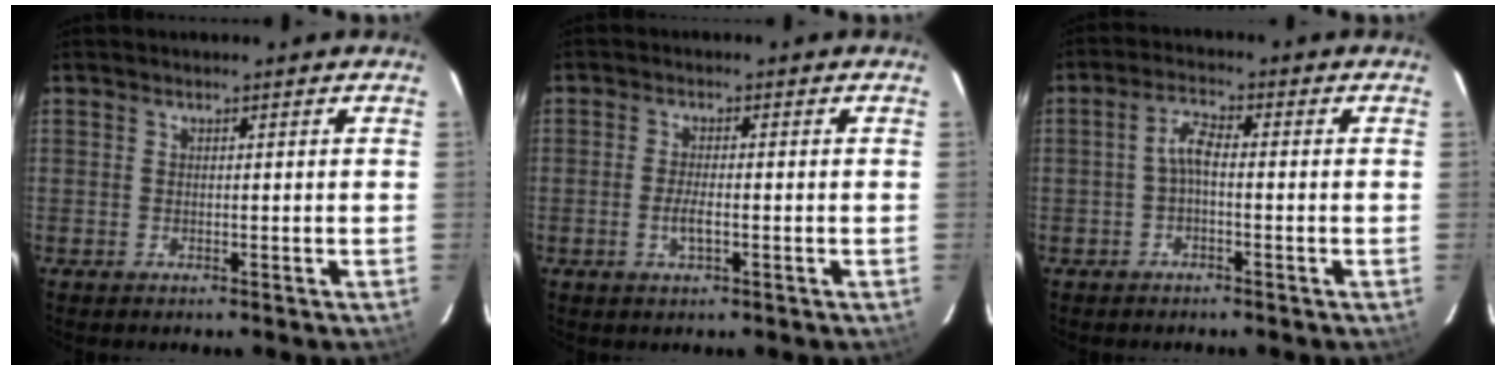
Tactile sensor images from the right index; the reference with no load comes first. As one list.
[{"total": 3.0, "force": [-1.0, 0.7, 2.7], "torque": [-0.055, -0.005, -0.019]}, {"total": 3.2, "force": [-0.9, 1.0, 2.9], "torque": [-0.064, 0.013, -0.020]}]